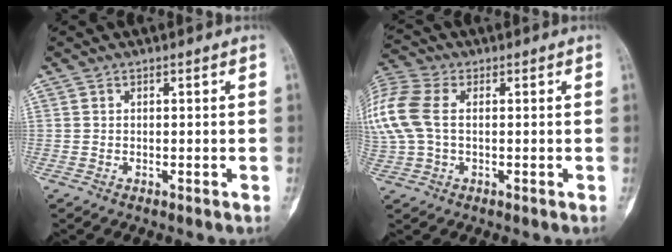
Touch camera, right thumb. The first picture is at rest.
{"total": 14.8, "force": [1.6, 9.8, 11.0], "torque": [-0.299, 0.024, 0.030]}